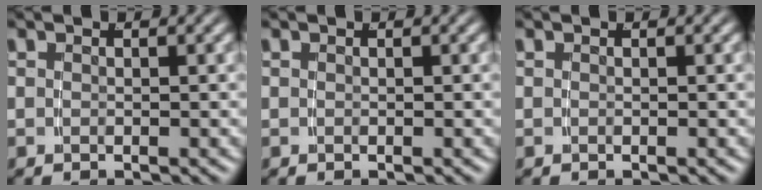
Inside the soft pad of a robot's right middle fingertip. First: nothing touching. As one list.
[{"total": 0.0}, {"total": 0.0}]